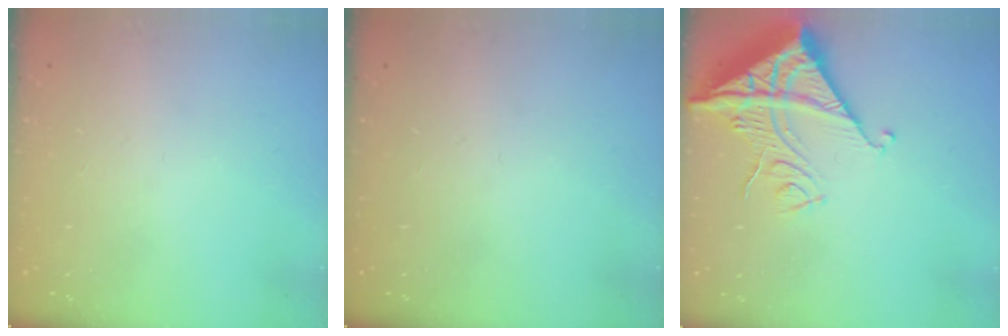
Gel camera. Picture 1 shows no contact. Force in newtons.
{"total": 0.0}
{"total": 17.1, "press": 17.0, "slide": 1.6}